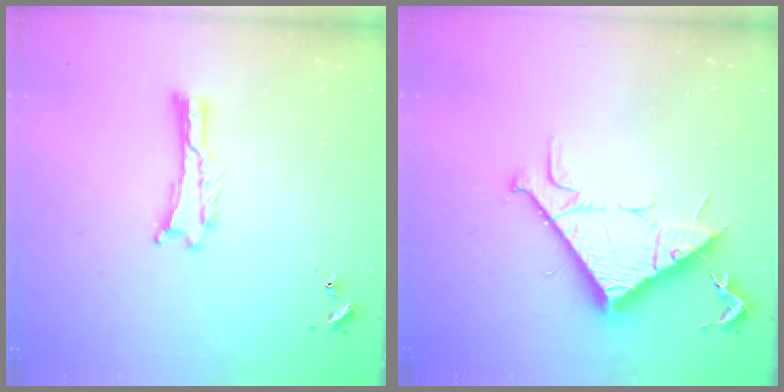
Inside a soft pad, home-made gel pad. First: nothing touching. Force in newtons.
{"total": 11.4, "press": 11.4, "slide": 0.1}